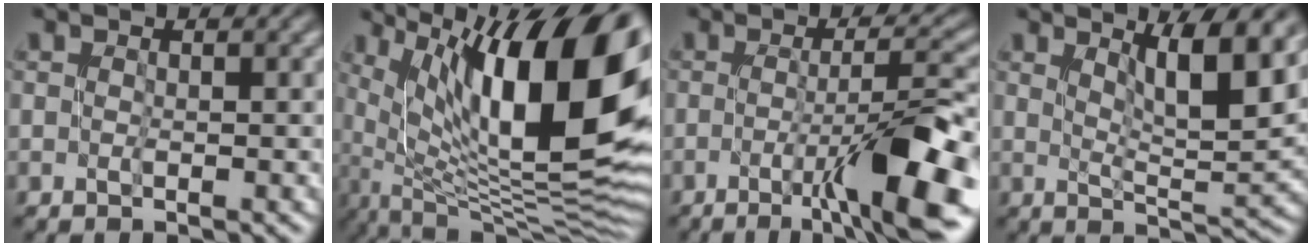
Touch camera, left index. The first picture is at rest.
{"total": 17.2, "force": [5.5, 6.7, 14.9], "torque": [-0.210, 0.018, 0.105]}
{"total": 10.0, "force": [-5.1, 2.5, 8.2], "torque": [-0.121, 0.007, -0.075]}
{"total": 7.2, "force": [2.9, 1.9, 6.4], "torque": [-0.088, -0.009, 0.057]}